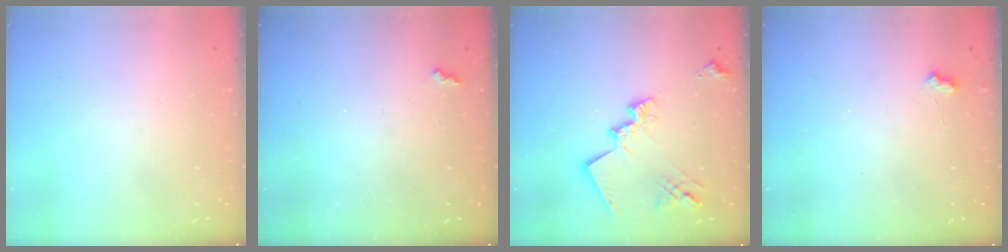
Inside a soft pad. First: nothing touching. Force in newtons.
{"total": 2.6, "press": 2.5, "slide": 0.5}
{"total": 16.6, "press": 16.6, "slide": 1.4}
{"total": 2.4, "press": 2.4, "slide": 0.5}